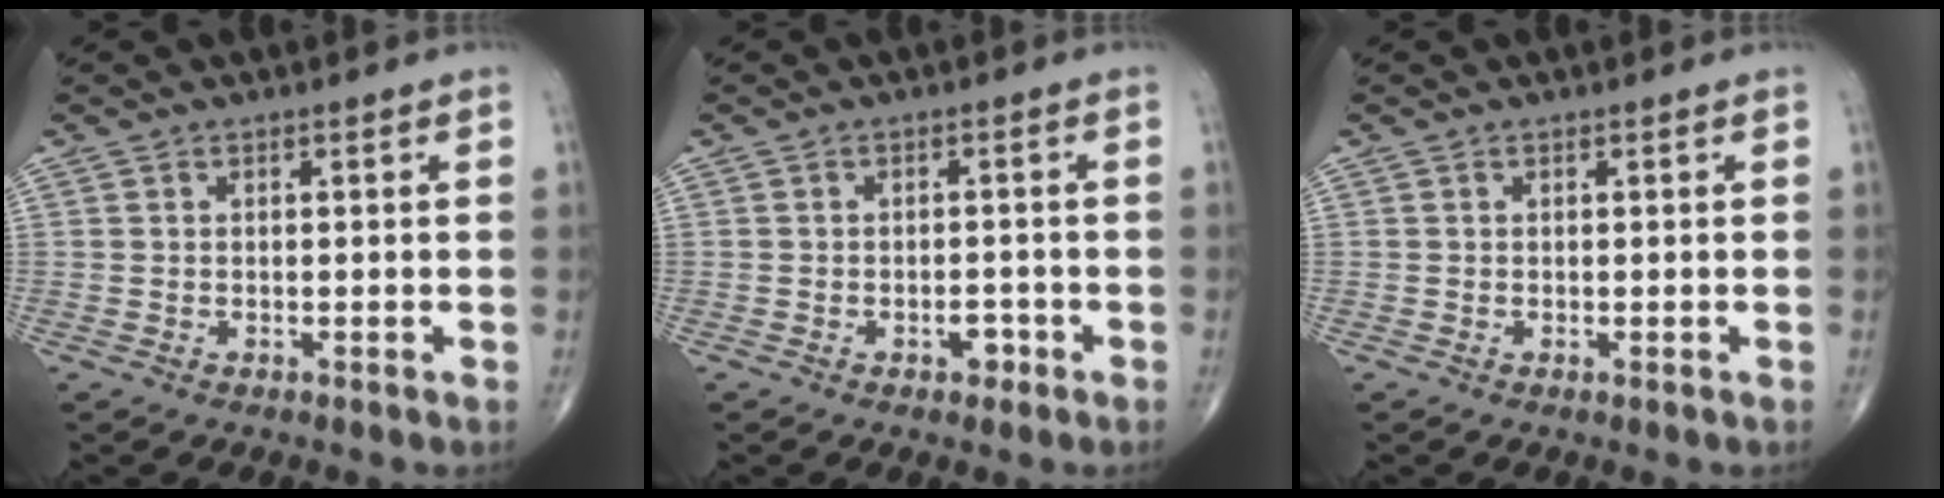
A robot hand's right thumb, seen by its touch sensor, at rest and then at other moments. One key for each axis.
{"total": 2.5, "fx": -1.3, "fy": 1.4, "fz": 1.6, "tx": -0.013, "ty": 0.007, "tz": -0.016}
{"total": 0.0}